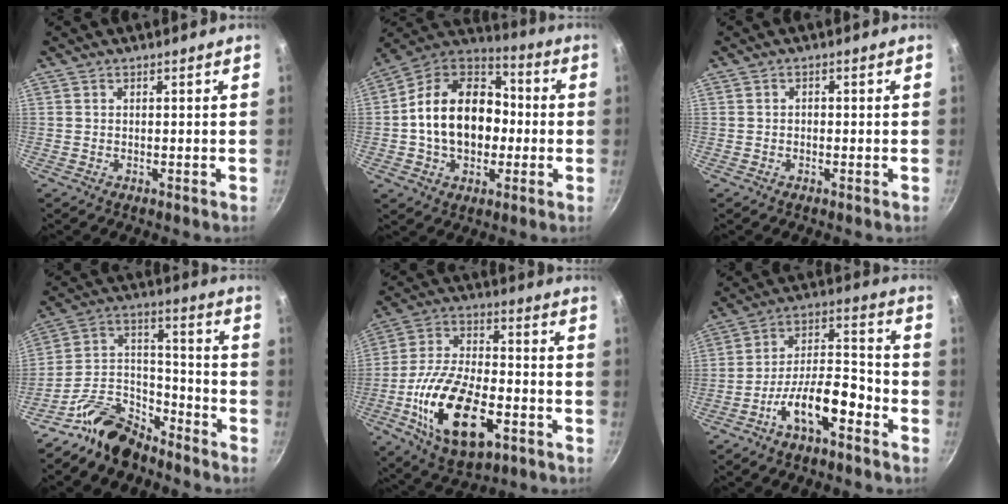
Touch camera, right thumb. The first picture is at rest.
{"total": 19.8, "force": [-0.9, 14.5, 13.5], "torque": [-0.199, 0.045, -0.025]}
{"total": 0.9, "force": [-0.4, 0.7, 0.5], "torque": [-0.008, 0.004, -0.006]}
{"total": 13.2, "force": [-10.4, 6.6, 4.9], "torque": [-0.063, 0.113, -0.197]}
{"total": 21.0, "force": [-7.2, 10.8, 16.6], "torque": [-0.299, 0.026, -0.124]}
{"total": 12.6, "force": [-6.9, 5.0, 9.3], "torque": [-0.135, 0.065, -0.124]}